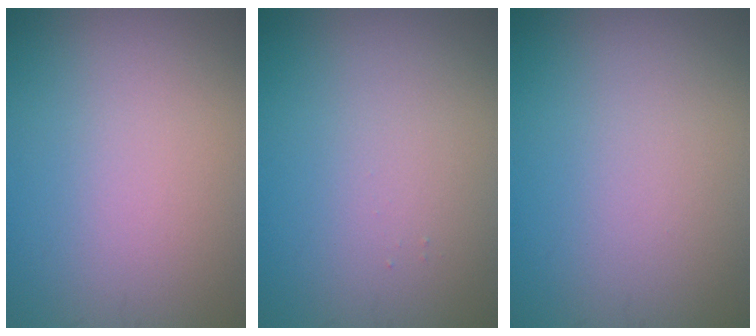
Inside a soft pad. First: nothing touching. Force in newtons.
{"total": 0.0}
{"total": 0.0}